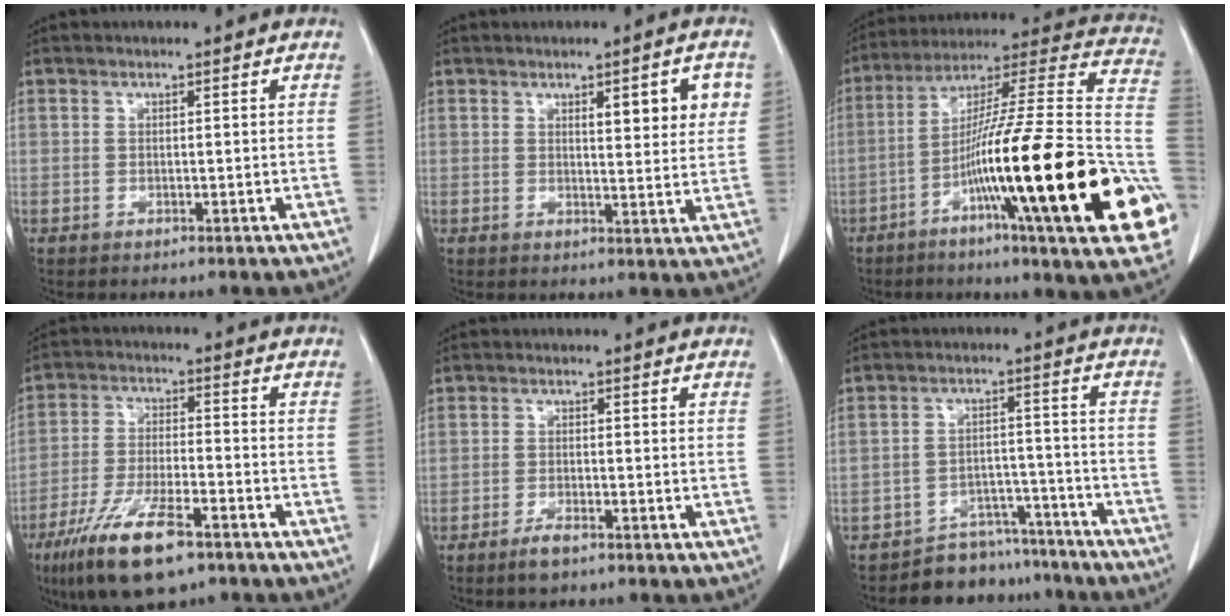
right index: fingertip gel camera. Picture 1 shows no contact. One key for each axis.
{"total": 6.9, "fx": 2.6, "fy": 1.4, "fz": 6.2, "tx": -0.077, "ty": 0.000, "tz": 0.033}
{"total": 35.1, "fx": -10.2, "fy": 2.6, "fz": 33.5, "tx": -0.418, "ty": -0.016, "tz": -0.176}
{"total": 12.8, "fx": -8.1, "fy": 3.1, "fz": 9.4, "tx": -0.184, "ty": -0.020, "tz": -0.141}
{"total": 2.6, "fx": -1.9, "fy": 0.5, "fz": 1.6, "tx": -0.036, "ty": -0.003, "tz": -0.035}
{"total": 8.7, "fx": -7.9, "fy": 3.7, "fz": -0.3, "tx": 0.025, "ty": 0.042, "tz": -0.117}